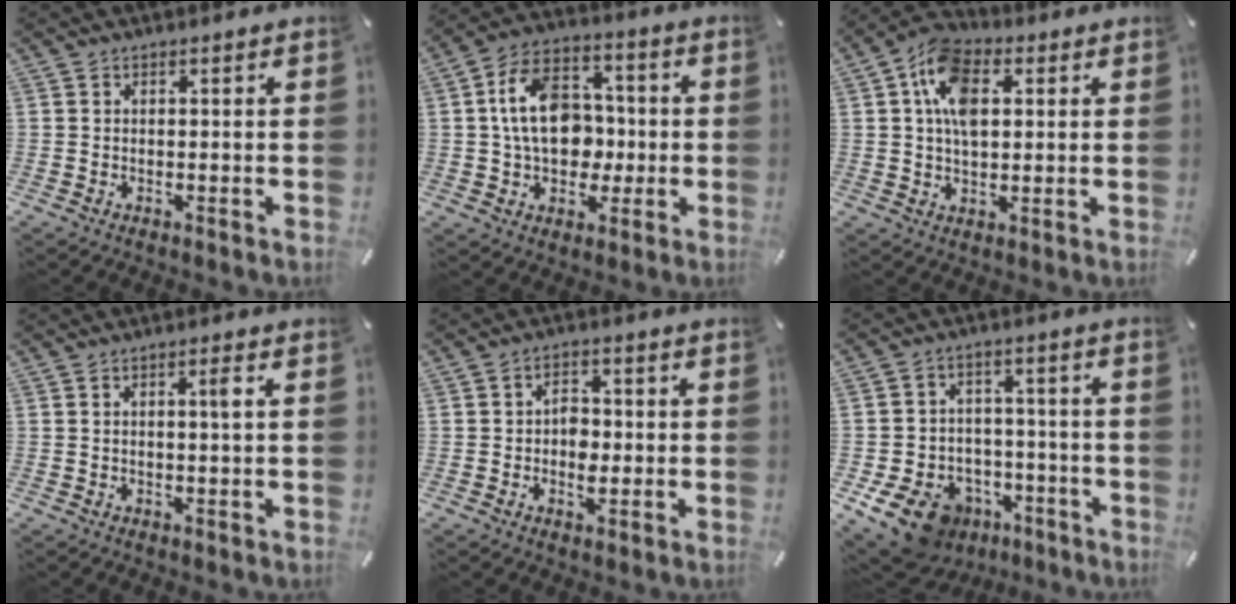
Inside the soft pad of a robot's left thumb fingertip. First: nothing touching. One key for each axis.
{"total": 14.8, "fx": -0.1, "fy": 11.2, "fz": 9.7, "tx": -0.174, "ty": 0.018, "tz": 0.000}
{"total": 11.9, "fx": 3.0, "fy": 7.7, "fz": 8.5, "tx": -0.162, "ty": 0.003, "tz": 0.051}
{"total": 2.3, "fx": 0.5, "fy": 0.2, "fz": 2.2, "tx": -0.043, "ty": 0.001, "tz": 0.006}
{"total": 4.8, "fx": -1.0, "fy": 3.3, "fz": 3.4, "tx": -0.045, "ty": 0.002, "tz": -0.019}
{"total": 13.6, "fx": -7.8, "fy": 9.4, "fz": 6.0, "tx": -0.107, "ty": 0.058, "tz": -0.128}